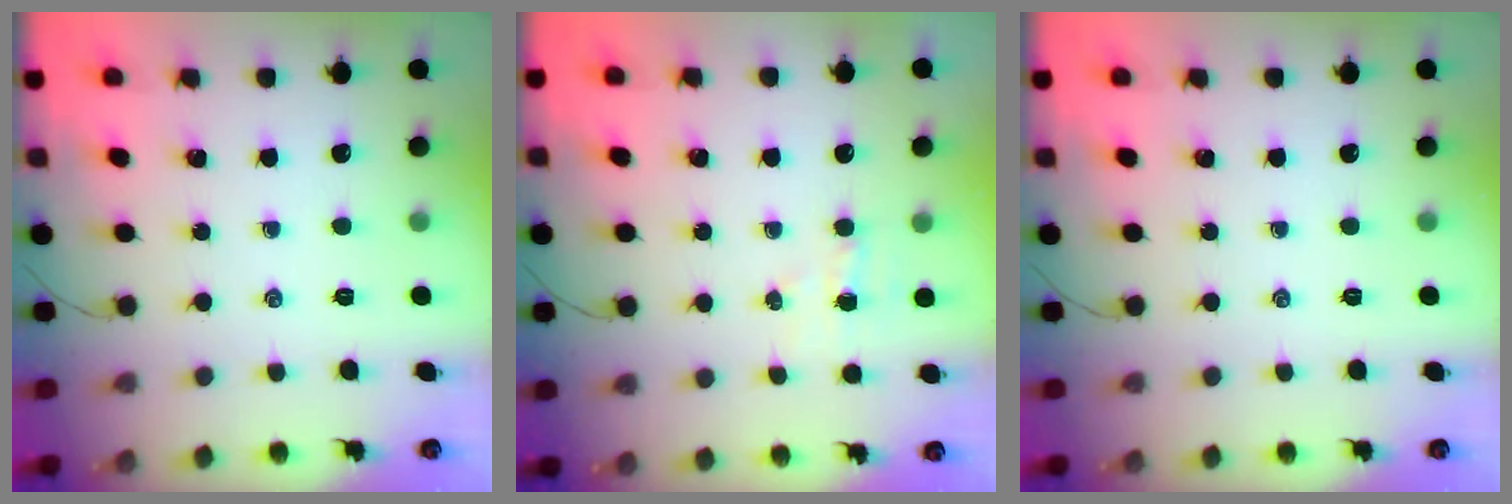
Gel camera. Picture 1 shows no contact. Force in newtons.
{"total": 3.4, "press": 3.2, "slide": 1.0}
{"total": 0.0}